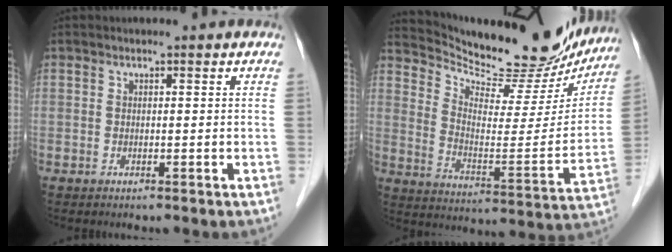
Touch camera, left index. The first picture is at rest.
{"total": 22.8, "force": [20.8, 5.7, 7.5], "torque": [-0.119, -0.044, 0.289]}